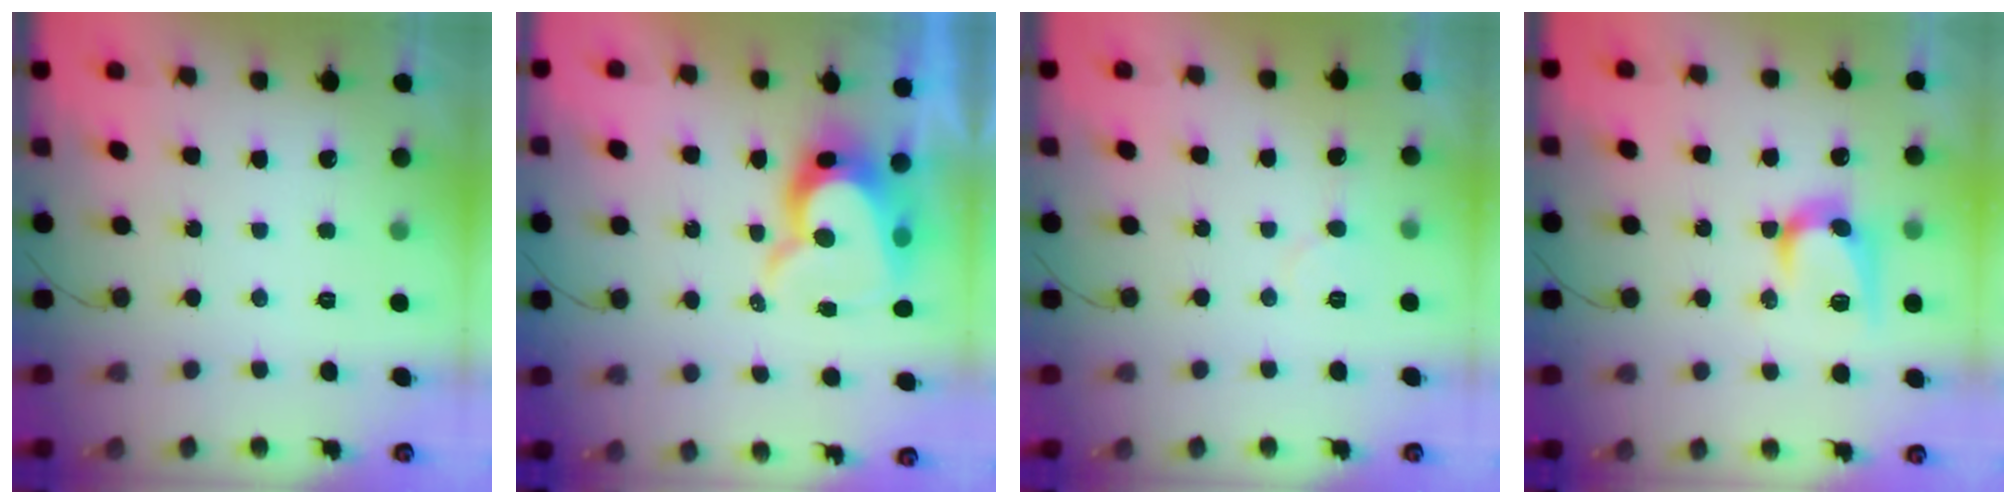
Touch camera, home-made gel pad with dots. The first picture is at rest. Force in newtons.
{"total": 13.0, "press": 13.0, "slide": 1.1}
{"total": 5.1, "press": 5.0, "slide": 0.5}
{"total": 9.9, "press": 9.9, "slide": 0.5}